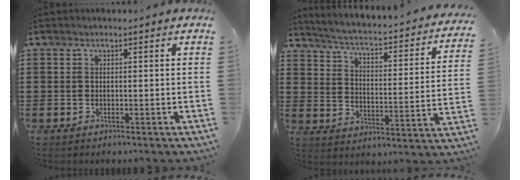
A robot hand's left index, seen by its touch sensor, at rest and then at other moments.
{"total": 2.2, "force": [1.8, -0.3, 1.3], "torque": [-0.041, -0.032, 0.016]}